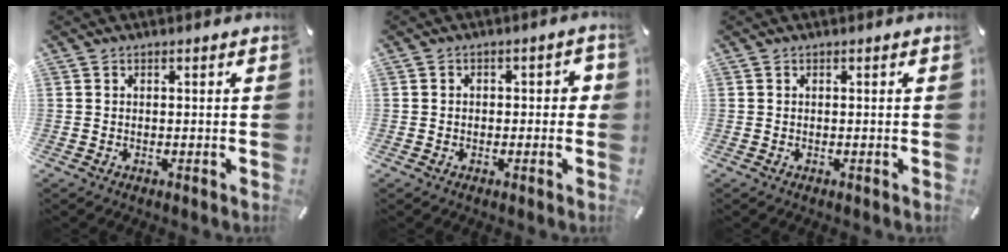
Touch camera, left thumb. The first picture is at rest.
{"total": 2.8, "force": [-1.1, 2.0, 1.5], "torque": [-0.020, 0.010, -0.027]}
{"total": 0.0}